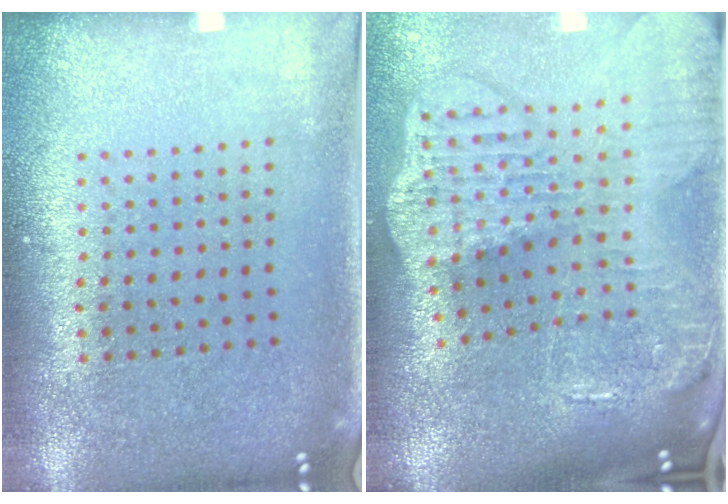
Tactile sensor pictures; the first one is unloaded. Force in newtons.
{"total": 4.4, "press": 3.4, "slide": 2.9}